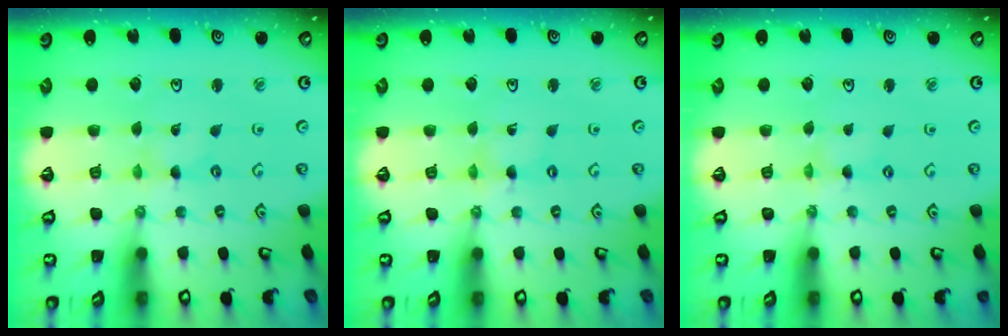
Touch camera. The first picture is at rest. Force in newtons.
{"total": 0.7, "press": 0.6, "slide": 0.2}
{"total": 0.0}